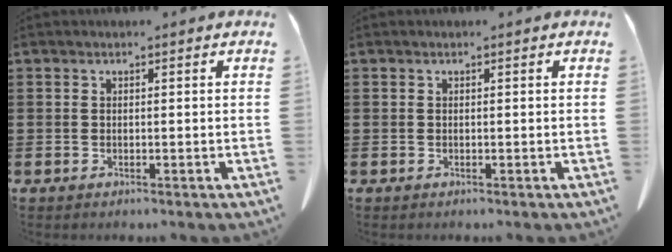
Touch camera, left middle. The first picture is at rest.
{"total": 0.0}